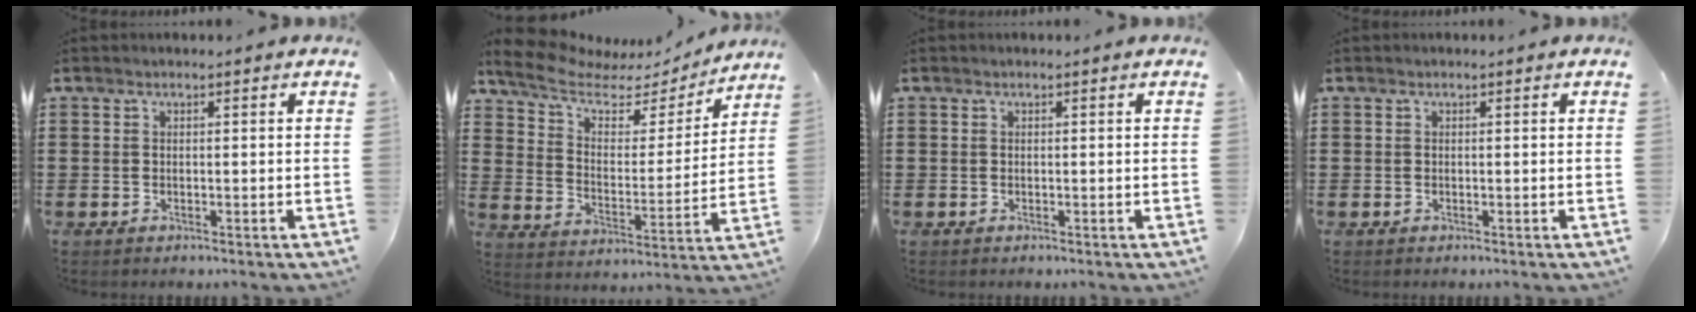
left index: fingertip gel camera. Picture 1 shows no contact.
{"total": 7.2, "force": [5.9, 2.7, 3.3], "torque": [-0.092, -0.026, 0.100]}
{"total": 0.0}
{"total": 0.0}